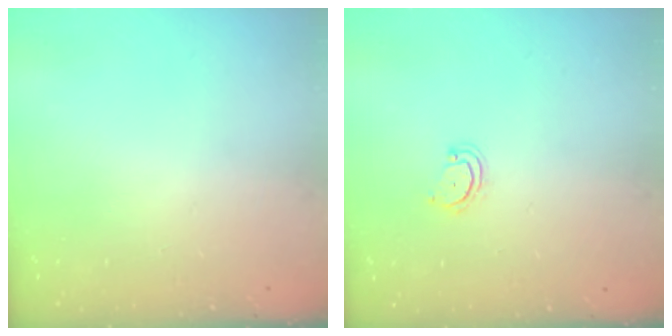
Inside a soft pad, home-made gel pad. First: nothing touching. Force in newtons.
{"total": 3.4, "press": 3.4, "slide": 0.2}